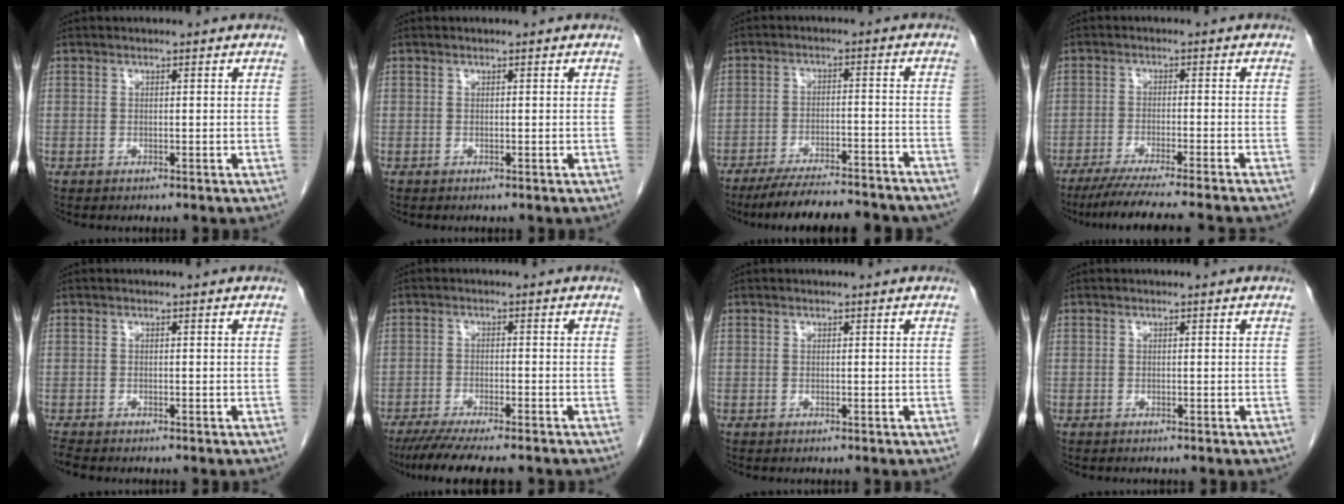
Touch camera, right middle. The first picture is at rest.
{"total": 0.0}
{"total": 17.6, "force": [-15.8, 2.0, 7.4], "torque": [-0.103, -0.012, -0.219]}
{"total": 12.9, "force": [-11.2, -1.3, 6.4], "torque": [-0.071, -0.036, -0.170]}
{"total": 1.1, "force": [-1.1, 0.1, 0.2], "torque": [-0.013, -0.006, -0.021]}
{"total": 10.5, "force": [-8.8, 0.9, 5.7], "torque": [-0.080, -0.021, -0.134]}
{"total": 0.0}
{"total": 0.0}